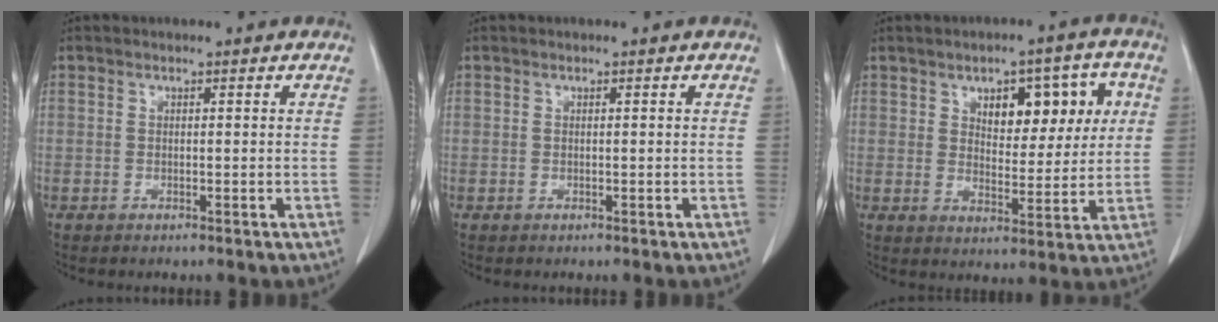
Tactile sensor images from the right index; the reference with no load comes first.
{"total": 0.0}
{"total": 12.1, "force": [4.0, 5.9, 9.8], "torque": [-0.134, 0.025, 0.067]}